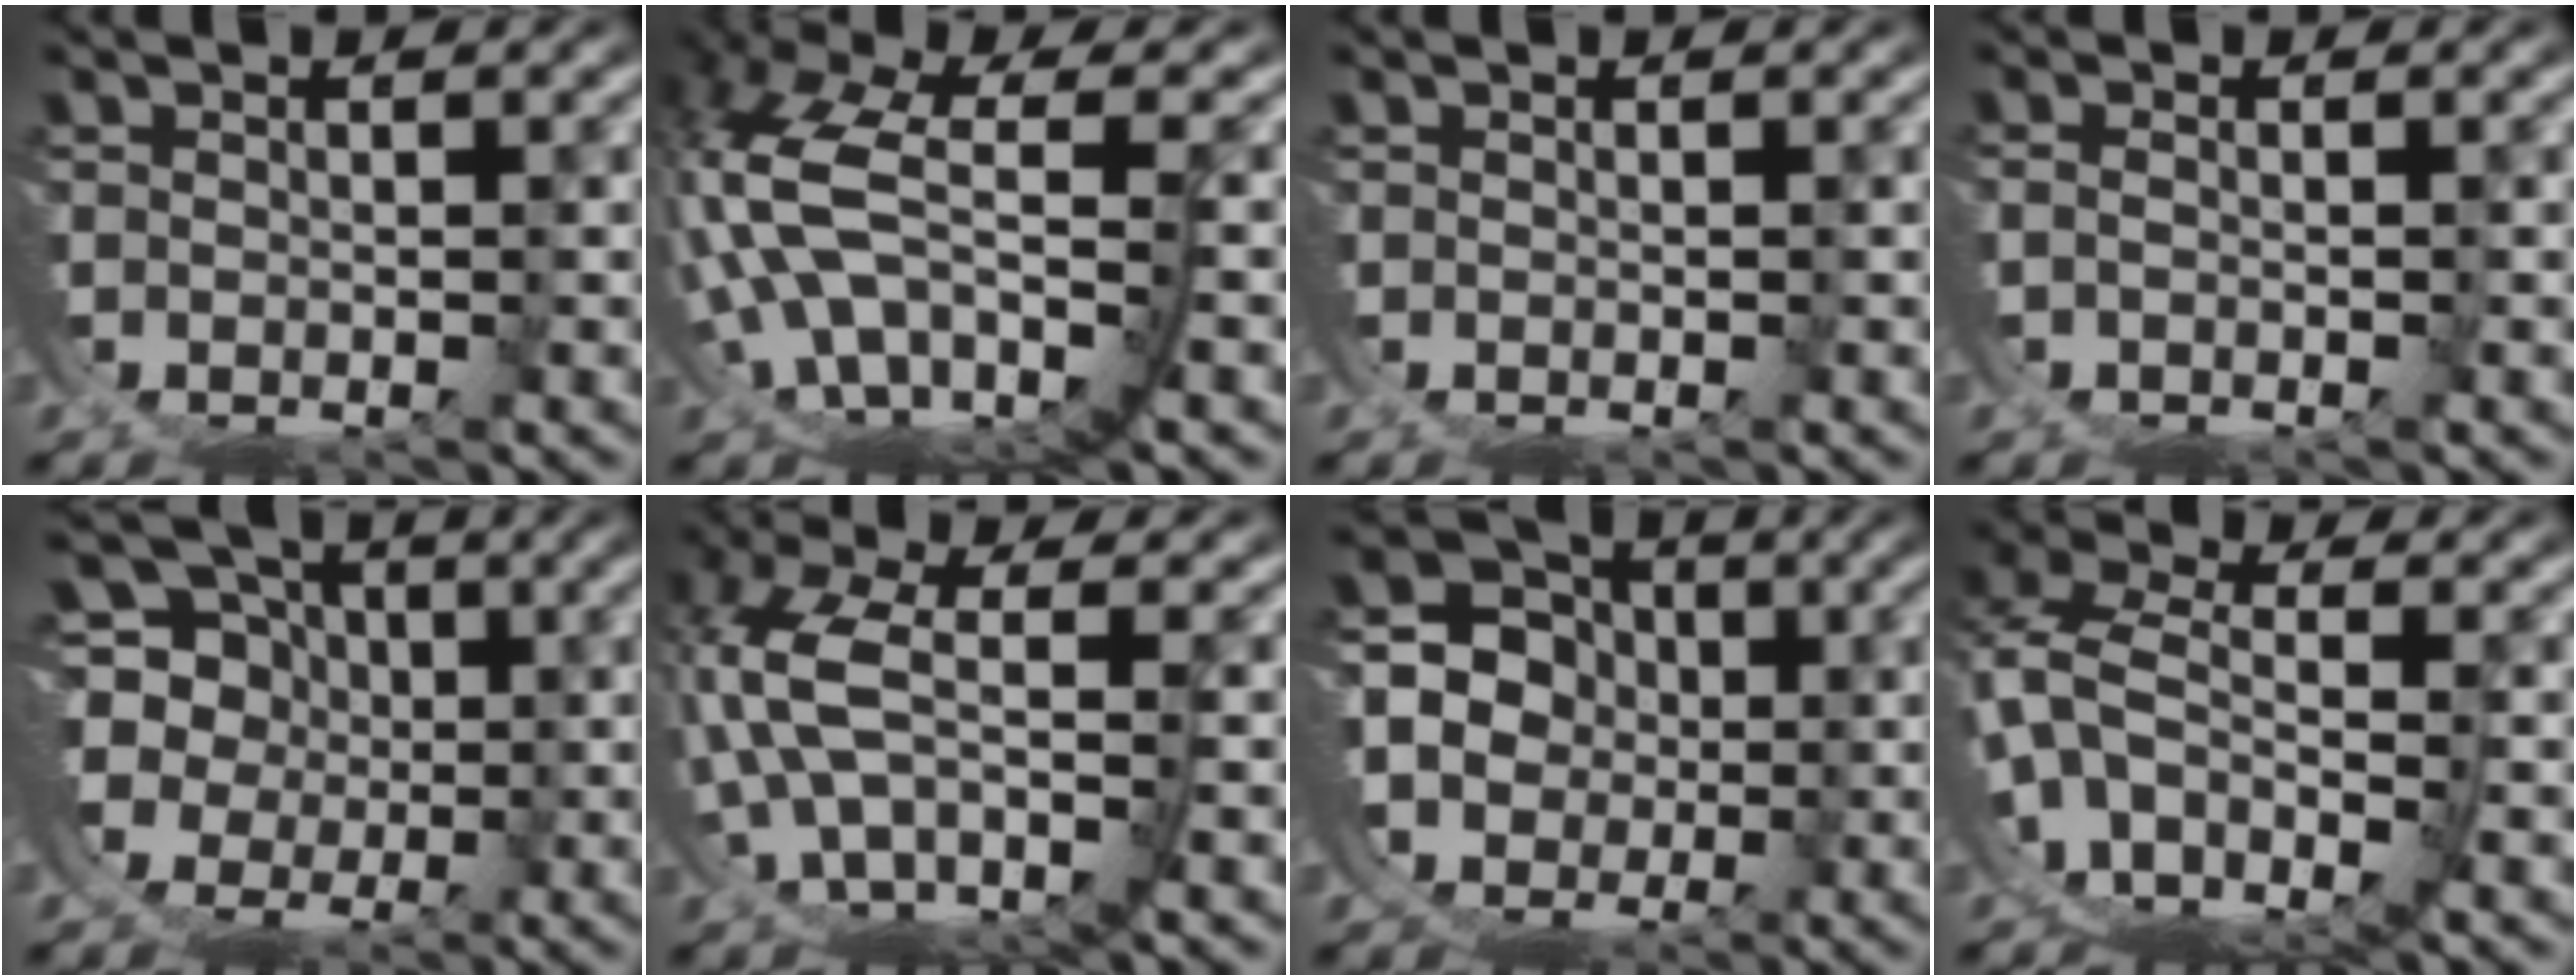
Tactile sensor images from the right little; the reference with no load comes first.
{"total": 9.9, "force": [-1.1, 6.8, 7.2], "torque": [-0.184, -0.039, -0.003]}
{"total": 0.0}
{"total": 1.2, "force": [-0.2, -1.0, 0.7], "torque": [-0.006, 0.001, -0.002]}
{"total": 14.0, "force": [0.1, 12.9, 5.6], "torque": [-0.163, -0.050, 0.000]}
{"total": 5.7, "force": [-0.4, 2.9, 4.9], "torque": [-0.122, -0.014, 0.001]}
{"total": 14.9, "force": [-0.2, 13.5, 6.2], "torque": [-0.158, -0.044, -0.010]}
{"total": 9.7, "force": [-2.9, 7.7, 5.1], "torque": [-0.145, -0.053, -0.038]}